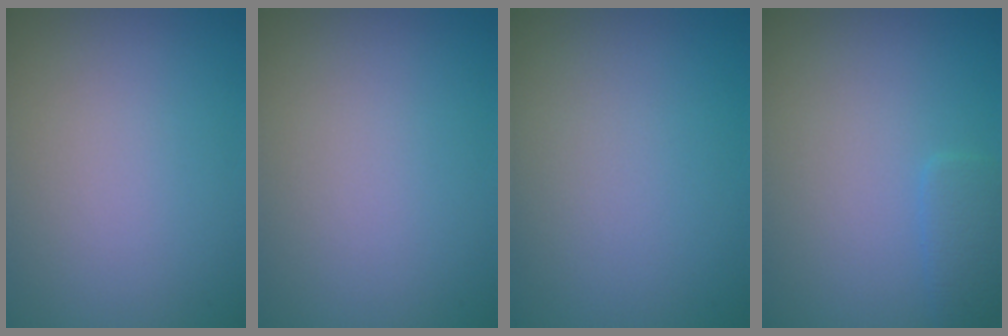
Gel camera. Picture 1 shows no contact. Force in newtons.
{"total": 0.0}
{"total": 0.0}
{"total": 1.5, "press": 1.5, "slide": 0.1}